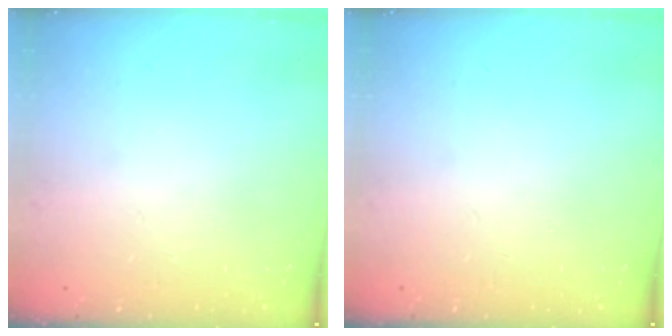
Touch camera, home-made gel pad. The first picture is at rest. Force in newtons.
{"total": 0.0}